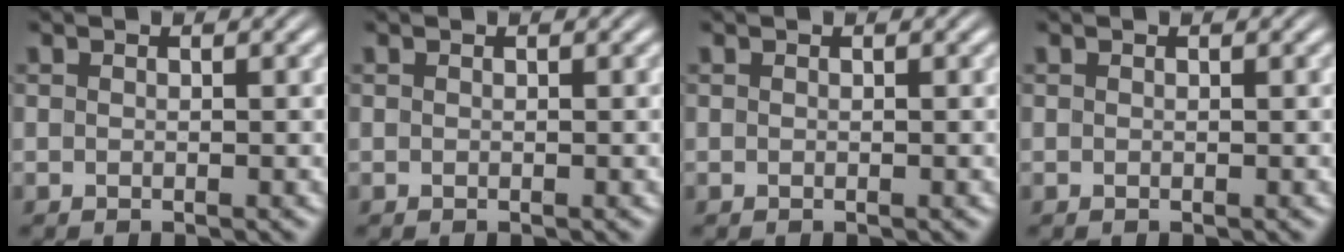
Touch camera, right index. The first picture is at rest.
{"total": 0.0}
{"total": 0.0}
{"total": 0.0}